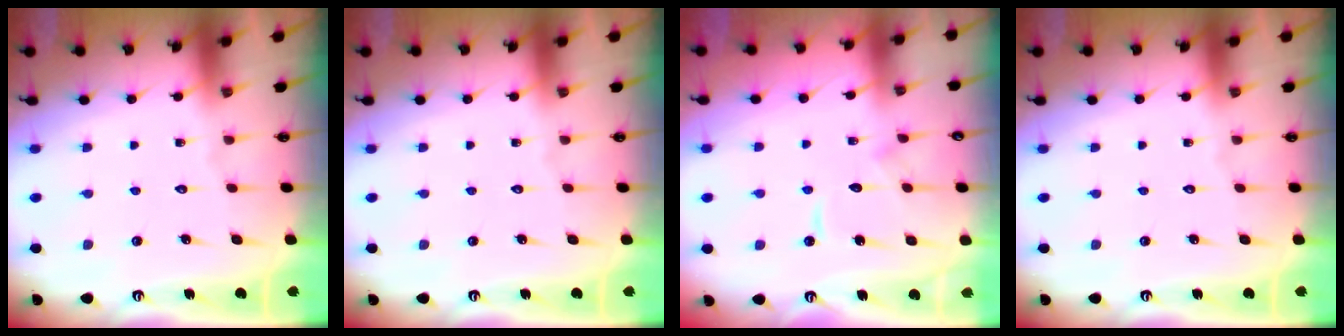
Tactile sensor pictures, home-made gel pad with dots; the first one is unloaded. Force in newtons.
{"total": 0.0}
{"total": 8.5, "press": 8.5, "slide": 0.8}
{"total": 0.0}